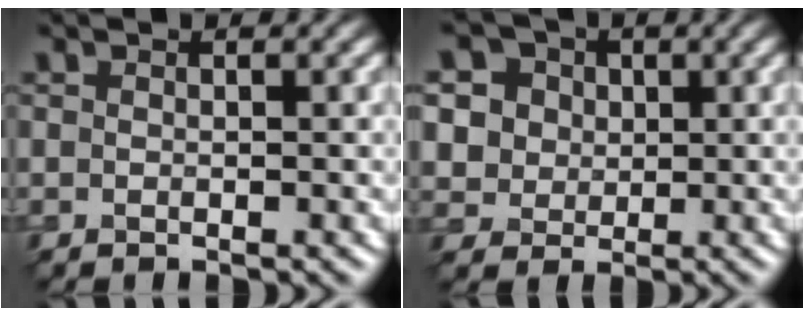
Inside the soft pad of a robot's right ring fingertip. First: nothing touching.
{"total": 7.4, "force": [3.0, 6.1, 2.8], "torque": [-0.065, 0.019, 0.037]}